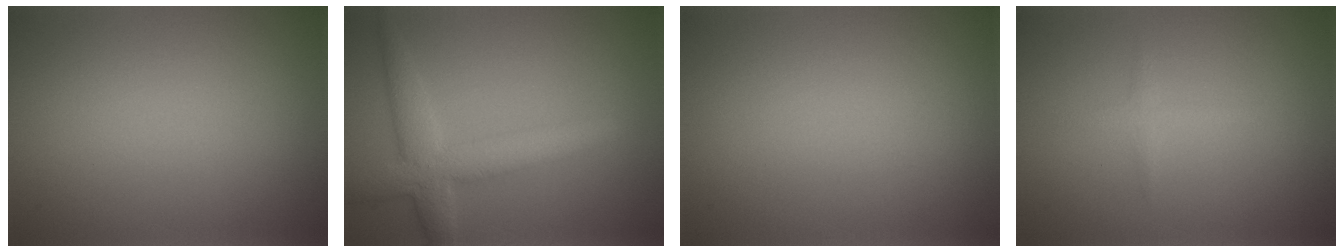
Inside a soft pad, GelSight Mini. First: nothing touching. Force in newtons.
{"total": 4.5, "press": 4.5, "slide": 0.1}
{"total": 0.0}
{"total": 1.1, "press": 1.1, "slide": 0.1}